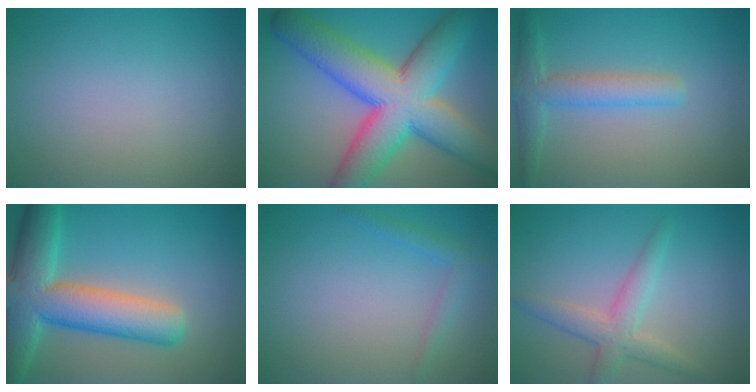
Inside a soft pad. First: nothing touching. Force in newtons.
{"total": 13.2, "press": 13.2, "slide": 0.4}
{"total": 3.5, "press": 3.5, "slide": 0.2}
{"total": 10.0, "press": 9.9, "slide": 0.8}
{"total": 1.6, "press": 1.6, "slide": 0.1}
{"total": 3.3, "press": 3.3, "slide": 0.2}